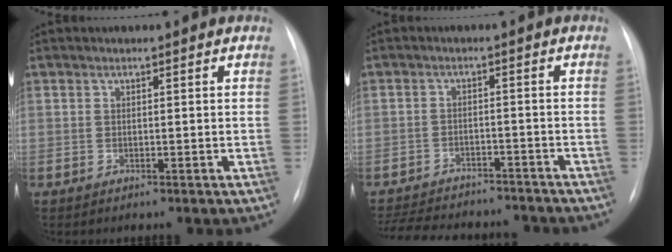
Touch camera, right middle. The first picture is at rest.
{"total": 16.2, "force": [-14.4, 5.2, 5.3], "torque": [-0.123, -0.001, -0.194]}